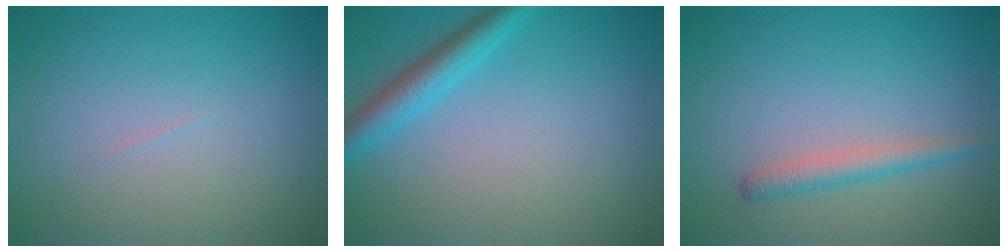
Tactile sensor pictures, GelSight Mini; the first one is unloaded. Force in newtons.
{"total": 3.1, "press": 3.1, "slide": 0.2}
{"total": 1.9, "press": 1.9, "slide": 0.0}